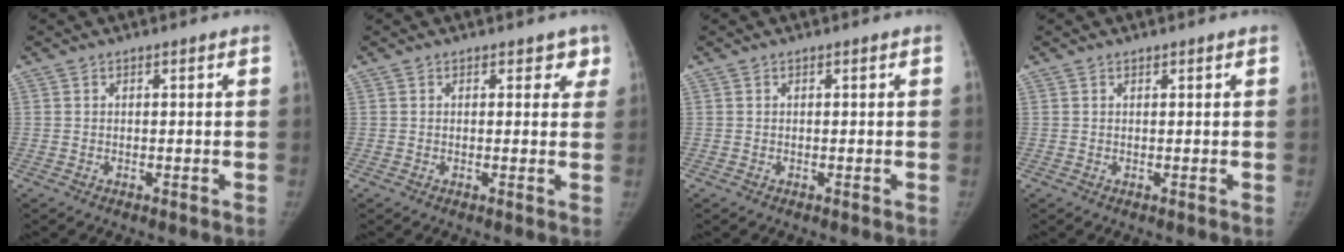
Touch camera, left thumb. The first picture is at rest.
{"total": 2.5, "force": [1.6, 1.7, 1.0], "torque": [0.024, -0.005, 0.011]}
{"total": 0.0}
{"total": 0.0}